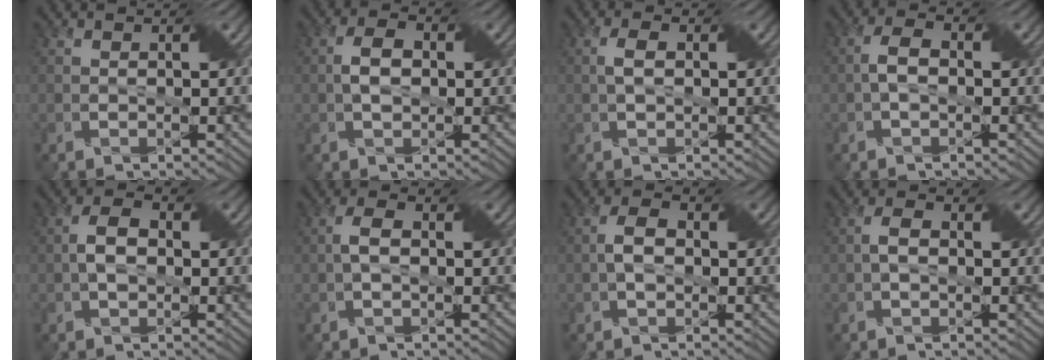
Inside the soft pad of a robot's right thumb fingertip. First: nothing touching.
{"total": 3.2, "force": [-0.1, 2.0, 2.5], "torque": [-0.055, 0.003, -0.003]}
{"total": 1.9, "force": [0.1, 0.9, 1.6], "torque": [-0.038, 0.006, 0.002]}
{"total": 2.6, "force": [-0.5, 1.4, 2.2], "torque": [-0.047, 0.007, -0.012]}
{"total": 3.4, "force": [-0.4, 2.1, 2.7], "torque": [-0.058, 0.005, -0.010]}
{"total": 2.2, "force": [-0.3, 1.1, 1.9], "torque": [-0.044, 0.008, -0.007]}
{"total": 2.9, "force": [-0.5, 1.7, 2.3], "torque": [-0.049, 0.006, -0.011]}
{"total": 1.9, "force": [-0.3, 1.0, 1.5], "torque": [-0.034, 0.007, -0.009]}